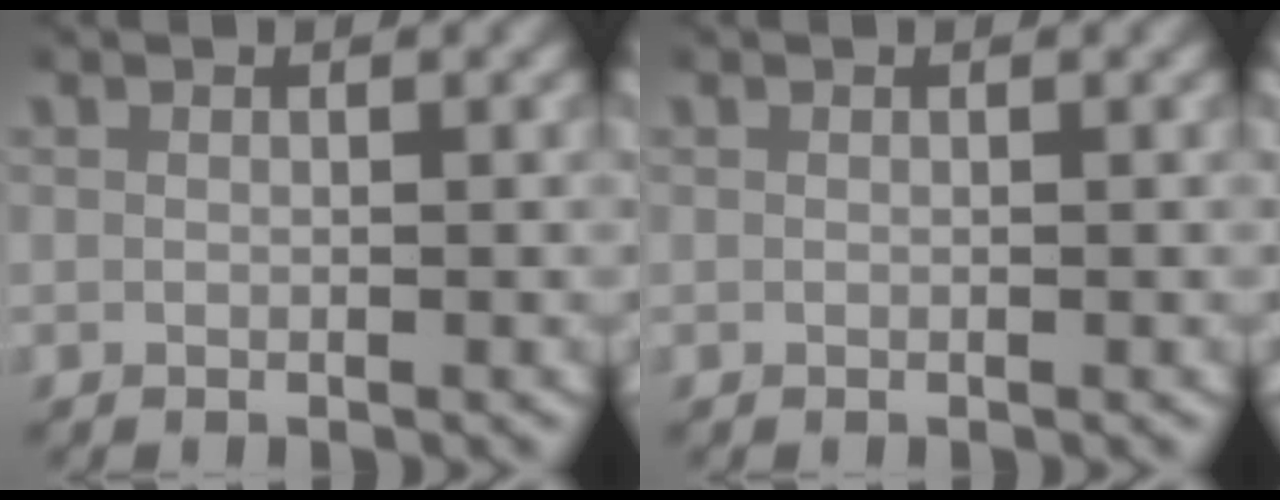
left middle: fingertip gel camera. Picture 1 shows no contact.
{"total": 0.0}